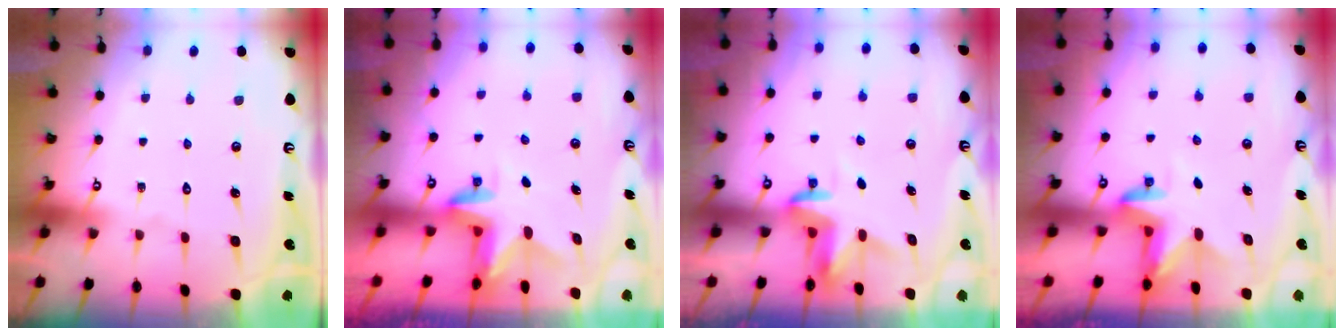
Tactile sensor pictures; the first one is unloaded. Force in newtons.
{"total": 2.9, "press": 2.9, "slide": 0.2}
{"total": 3.5, "press": 3.5, "slide": 0.2}
{"total": 3.4, "press": 3.4, "slide": 0.2}